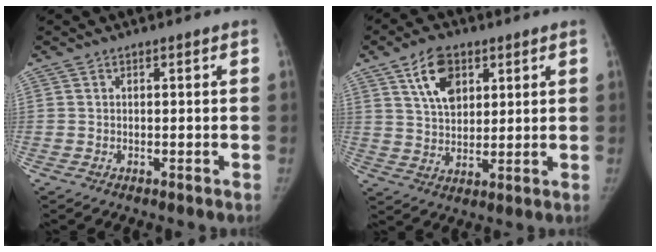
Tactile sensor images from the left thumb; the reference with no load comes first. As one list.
[{"total": 9.1, "force": [4.4, 5.5, 5.7], "torque": [-0.077, -0.020, 0.082]}]